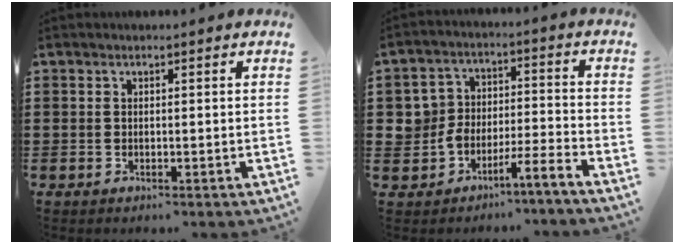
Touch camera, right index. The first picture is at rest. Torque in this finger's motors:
{"motor_torque": [0.75, 0.00, 0.24, 0.08]}